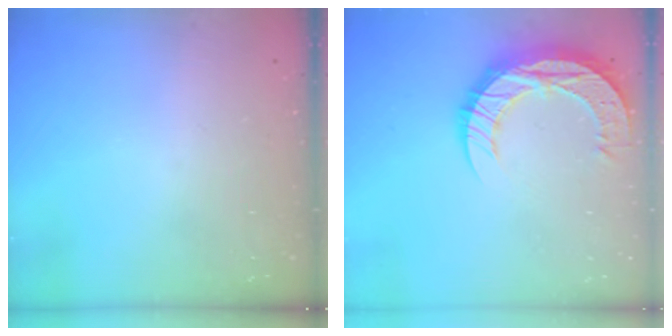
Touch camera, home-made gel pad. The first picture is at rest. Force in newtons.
{"total": 19.0, "press": 18.9, "slide": 1.4}